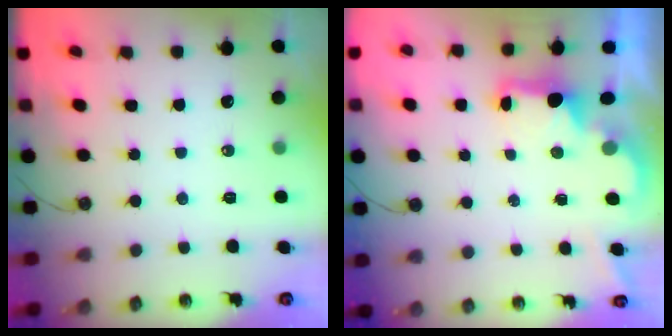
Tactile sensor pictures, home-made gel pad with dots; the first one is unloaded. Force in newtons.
{"total": 2.1, "press": 1.9, "slide": 0.8}